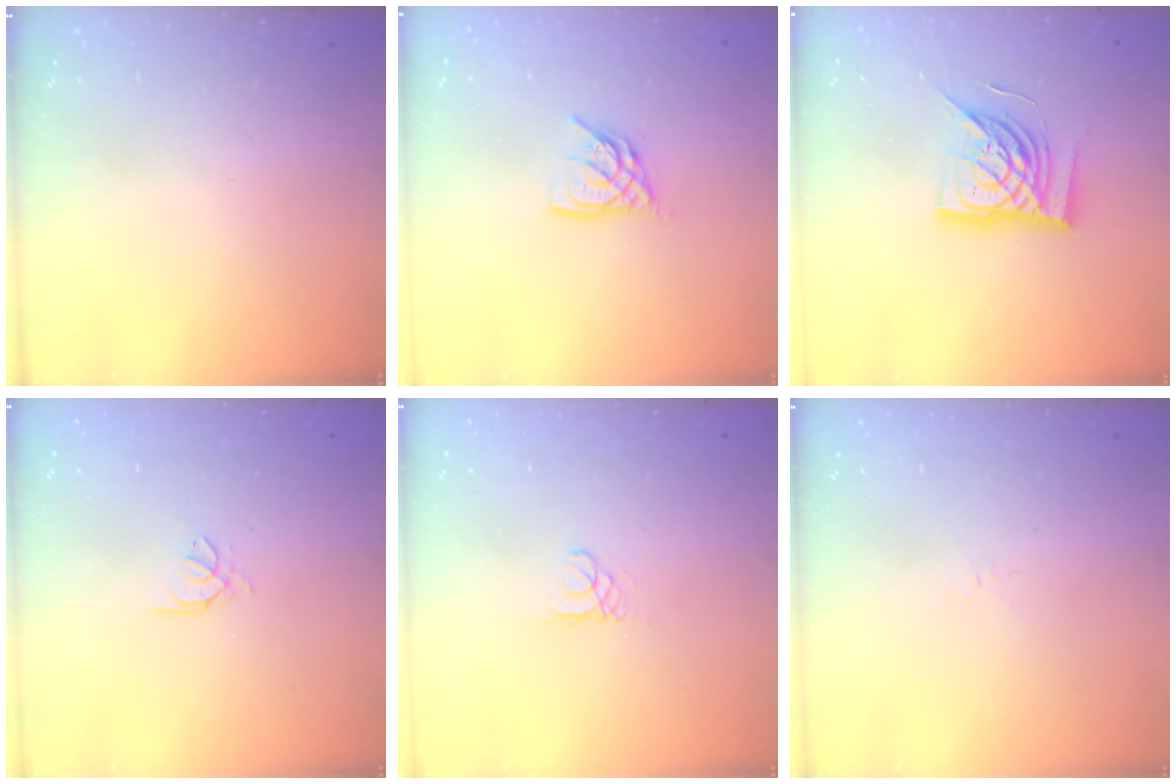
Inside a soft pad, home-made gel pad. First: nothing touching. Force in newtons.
{"total": 8.1, "press": 8.0, "slide": 1.0}
{"total": 15.6, "press": 15.5, "slide": 1.7}
{"total": 0.9, "press": 0.8, "slide": 0.4}
{"total": 0.6, "press": 0.6, "slide": 0.1}
{"total": 2.6, "press": 2.5, "slide": 0.6}